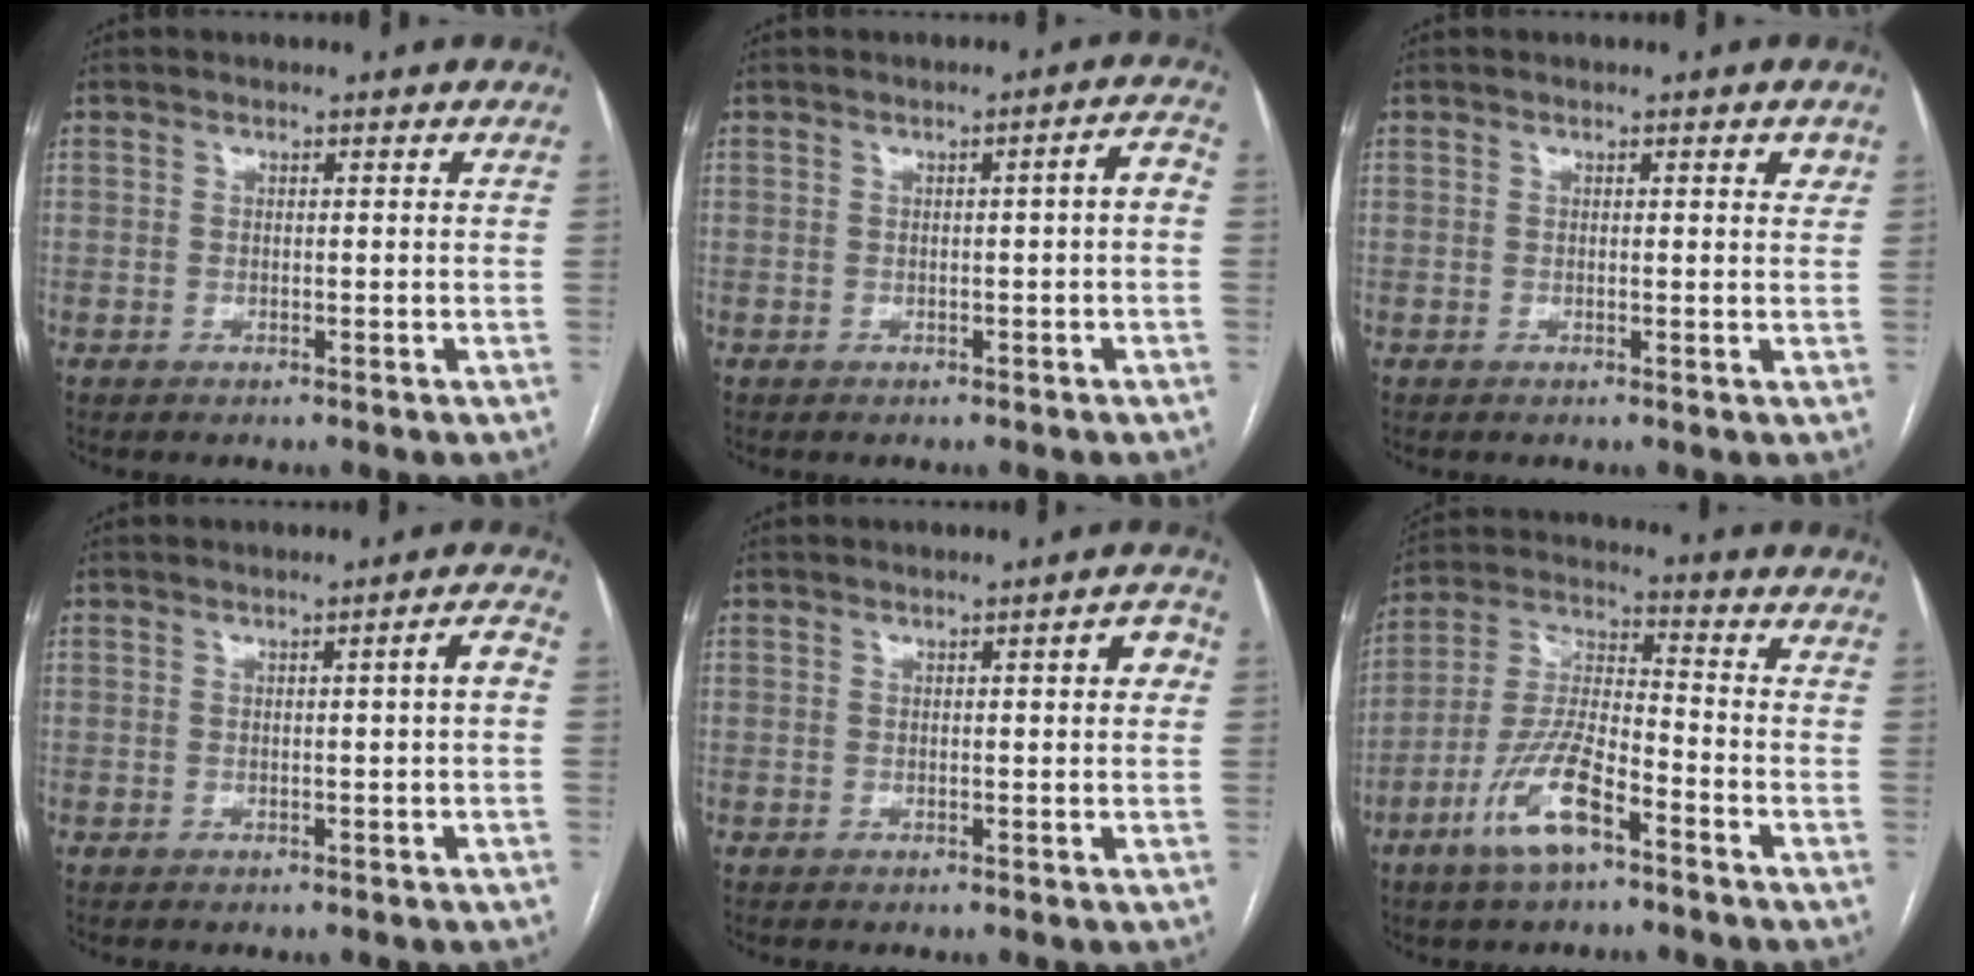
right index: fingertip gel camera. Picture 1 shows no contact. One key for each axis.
{"total": 2.8, "fx": -0.1, "fy": 0.2, "fz": 2.8, "tx": -0.032, "ty": 0.009, "tz": -0.001}
{"total": 1.7, "fx": 0.9, "fy": 0.5, "fz": 1.3, "tx": -0.013, "ty": -0.001, "tz": 0.008}
{"total": 2.7, "fx": 0.1, "fy": -0.1, "fz": 2.7, "tx": -0.034, "ty": 0.005, "tz": 0.003}
{"total": 3.1, "fx": 0.7, "fy": 0.7, "fz": 2.9, "tx": -0.031, "ty": 0.011, "tz": 0.007}
{"total": 11.4, "fx": -6.4, "fy": 3.3, "fz": 8.9, "tx": -0.191, "ty": 0.002, "tz": -0.119}